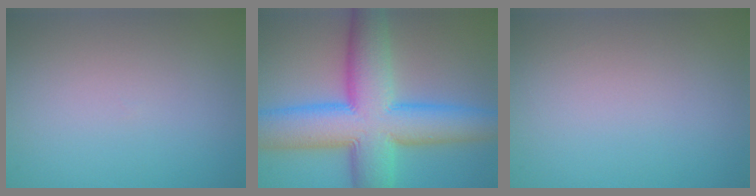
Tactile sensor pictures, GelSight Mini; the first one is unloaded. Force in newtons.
{"total": 12.9, "press": 12.9, "slide": 0.3}
{"total": 0.0}